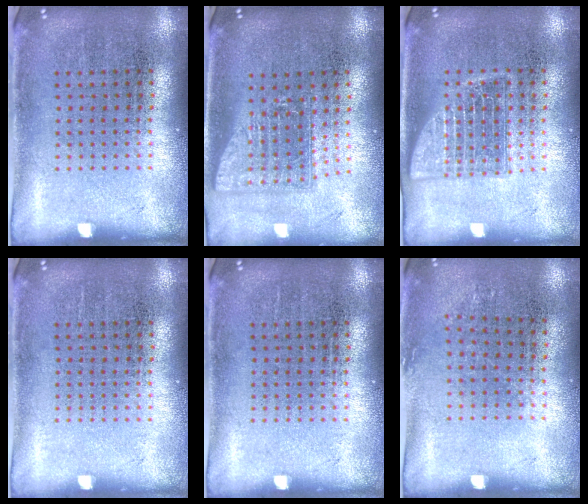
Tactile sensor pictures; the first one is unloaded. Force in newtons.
{"total": 1.6, "press": 1.2, "slide": 1.0}
{"total": 2.4, "press": 2.4, "slide": 0.4}
{"total": 0.0}
{"total": 0.0}
{"total": 0.8, "press": 0.6, "slide": 0.5}